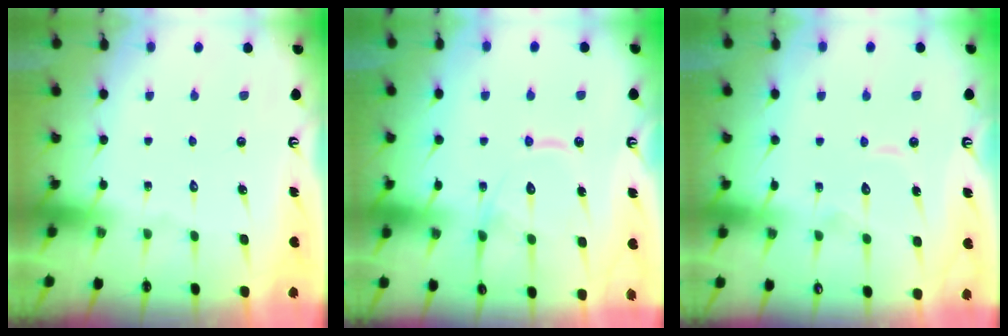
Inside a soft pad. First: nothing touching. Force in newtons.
{"total": 13.9, "press": 13.8, "slide": 1.3}
{"total": 6.0, "press": 5.9, "slide": 0.6}